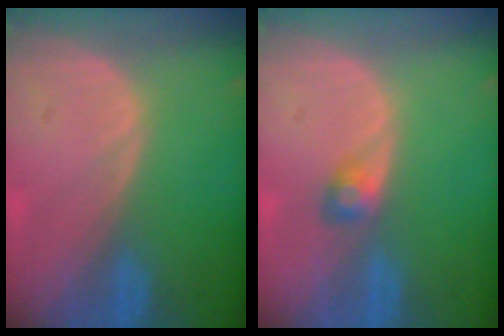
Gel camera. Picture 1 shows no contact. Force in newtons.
{"total": 2.1, "press": 2.1, "slide": 0.2}